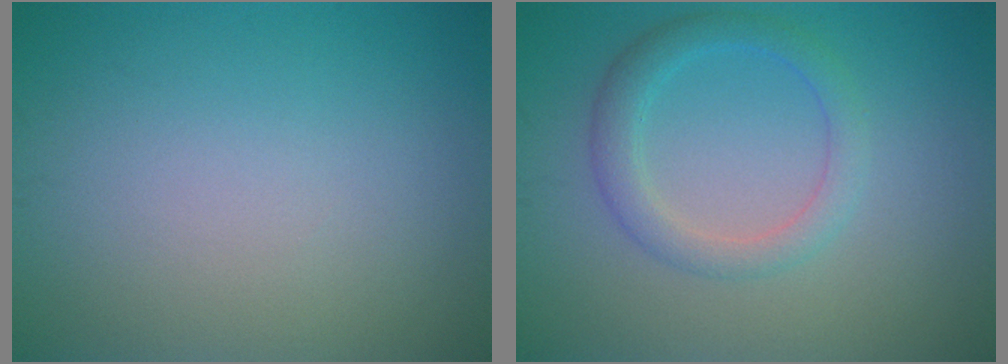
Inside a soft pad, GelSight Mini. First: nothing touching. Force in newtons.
{"total": 2.8, "press": 2.8, "slide": 0.1}